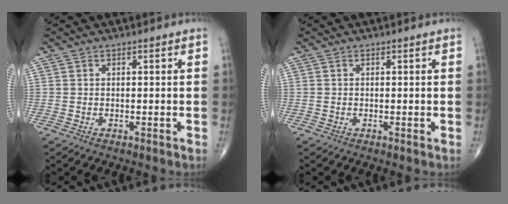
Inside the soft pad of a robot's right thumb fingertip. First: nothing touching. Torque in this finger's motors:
{"motor_torque": [0.22, 0.19, 0.18, -0.19, 0.01]}